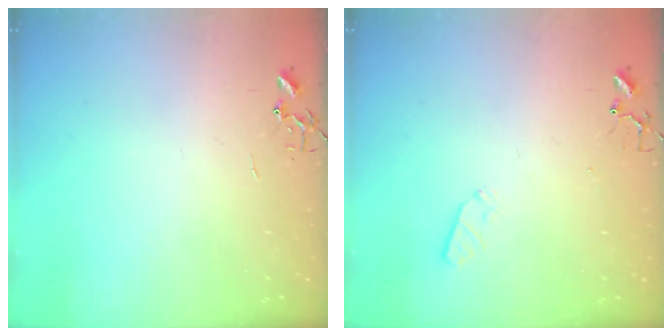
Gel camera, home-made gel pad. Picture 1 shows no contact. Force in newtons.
{"total": 3.6, "press": 3.5, "slide": 0.6}